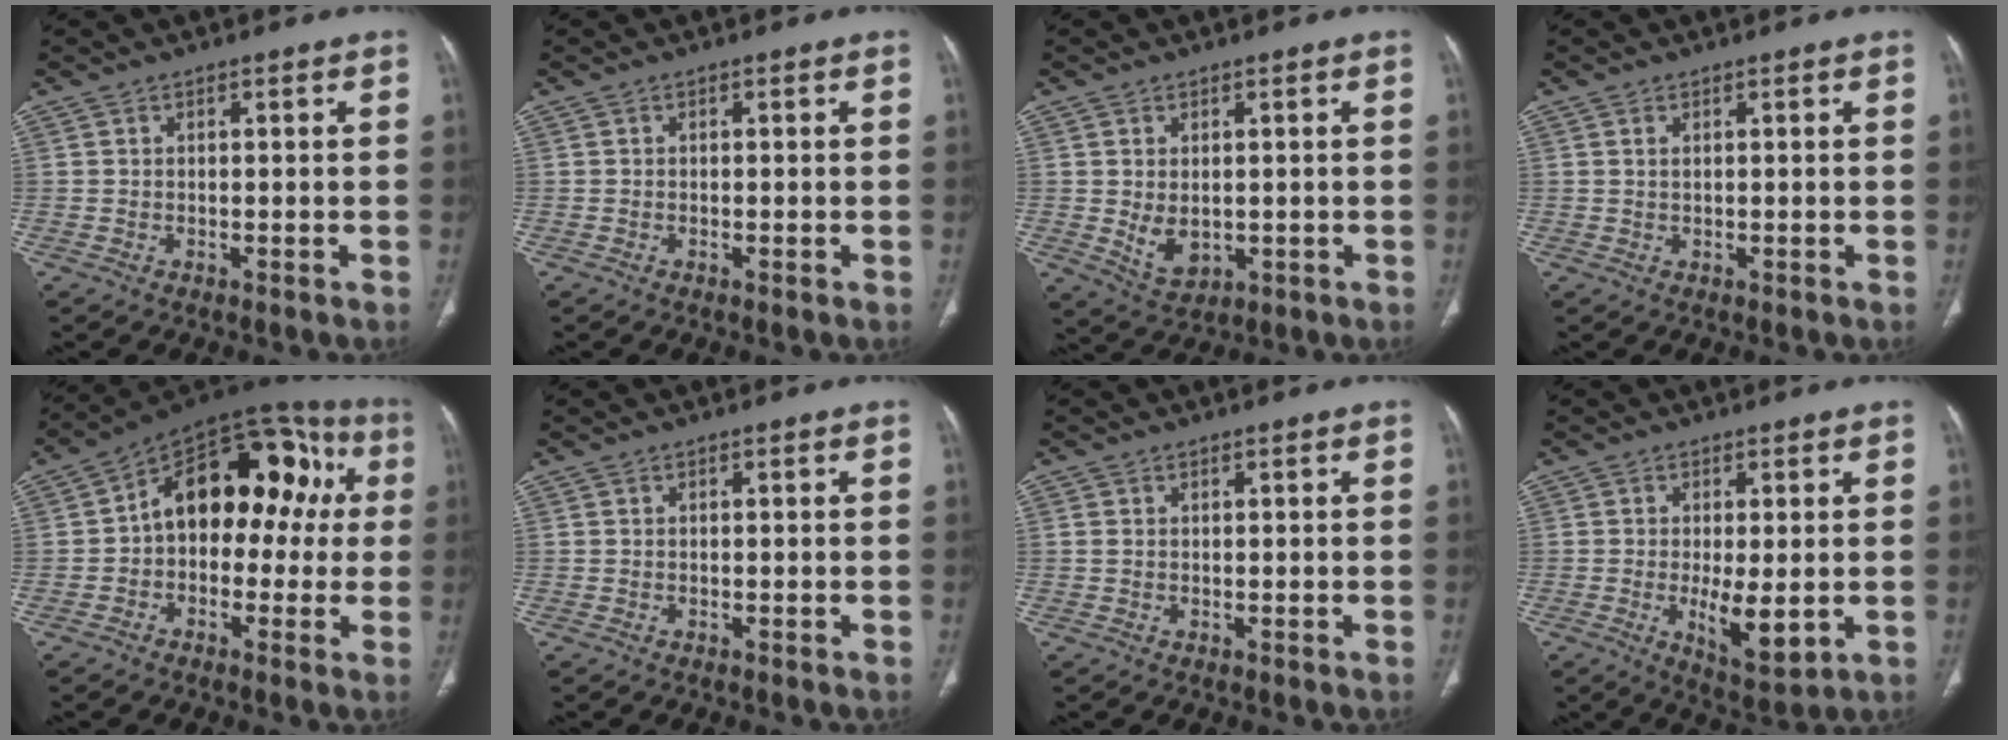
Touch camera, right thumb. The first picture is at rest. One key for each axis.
{"total": 0.0}
{"total": 5.2, "fx": -0.1, "fy": 3.5, "fz": 3.9, "tx": -0.060, "ty": -0.011, "tz": 0.016}
{"total": 0.8, "fx": 0.4, "fy": 0.3, "fz": 0.6, "tx": -0.014, "ty": 0.003, "tz": 0.008}
{"total": 19.5, "fx": 1.9, "fy": 12.5, "fz": 14.9, "tx": -0.158, "ty": 0.057, "tz": 0.014}
{"total": 0.0}
{"total": 0.7, "fx": 0.3, "fy": 0.5, "fz": 0.4, "tx": -0.007, "ty": 0.001, "tz": 0.006}
{"total": 7.7, "fx": -1.1, "fy": 2.7, "fz": 7.2, "tx": -0.116, "ty": -0.022, "tz": -0.009}